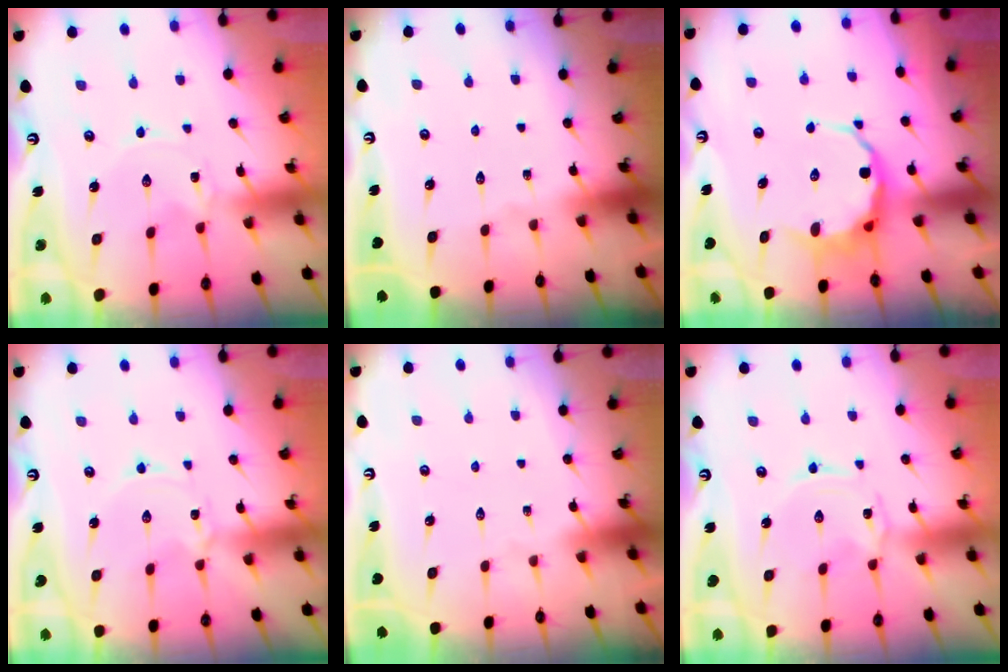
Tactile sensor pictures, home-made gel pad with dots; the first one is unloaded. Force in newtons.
{"total": 0.0}
{"total": 9.3, "press": 9.1, "slide": 2.3}
{"total": 0.9, "press": 0.9, "slide": 0.1}
{"total": 0.0}
{"total": 1.2, "press": 1.2, "slide": 0.1}